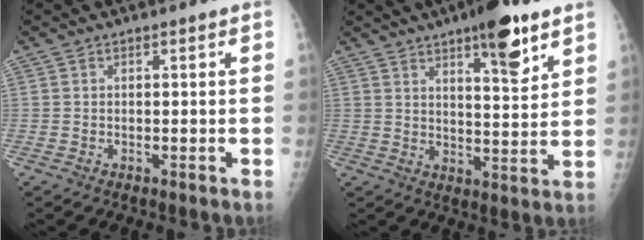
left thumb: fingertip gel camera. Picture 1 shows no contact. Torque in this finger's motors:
{"motor_torque": [2.01, 0.66, 1.03, -0.60, 0.06]}